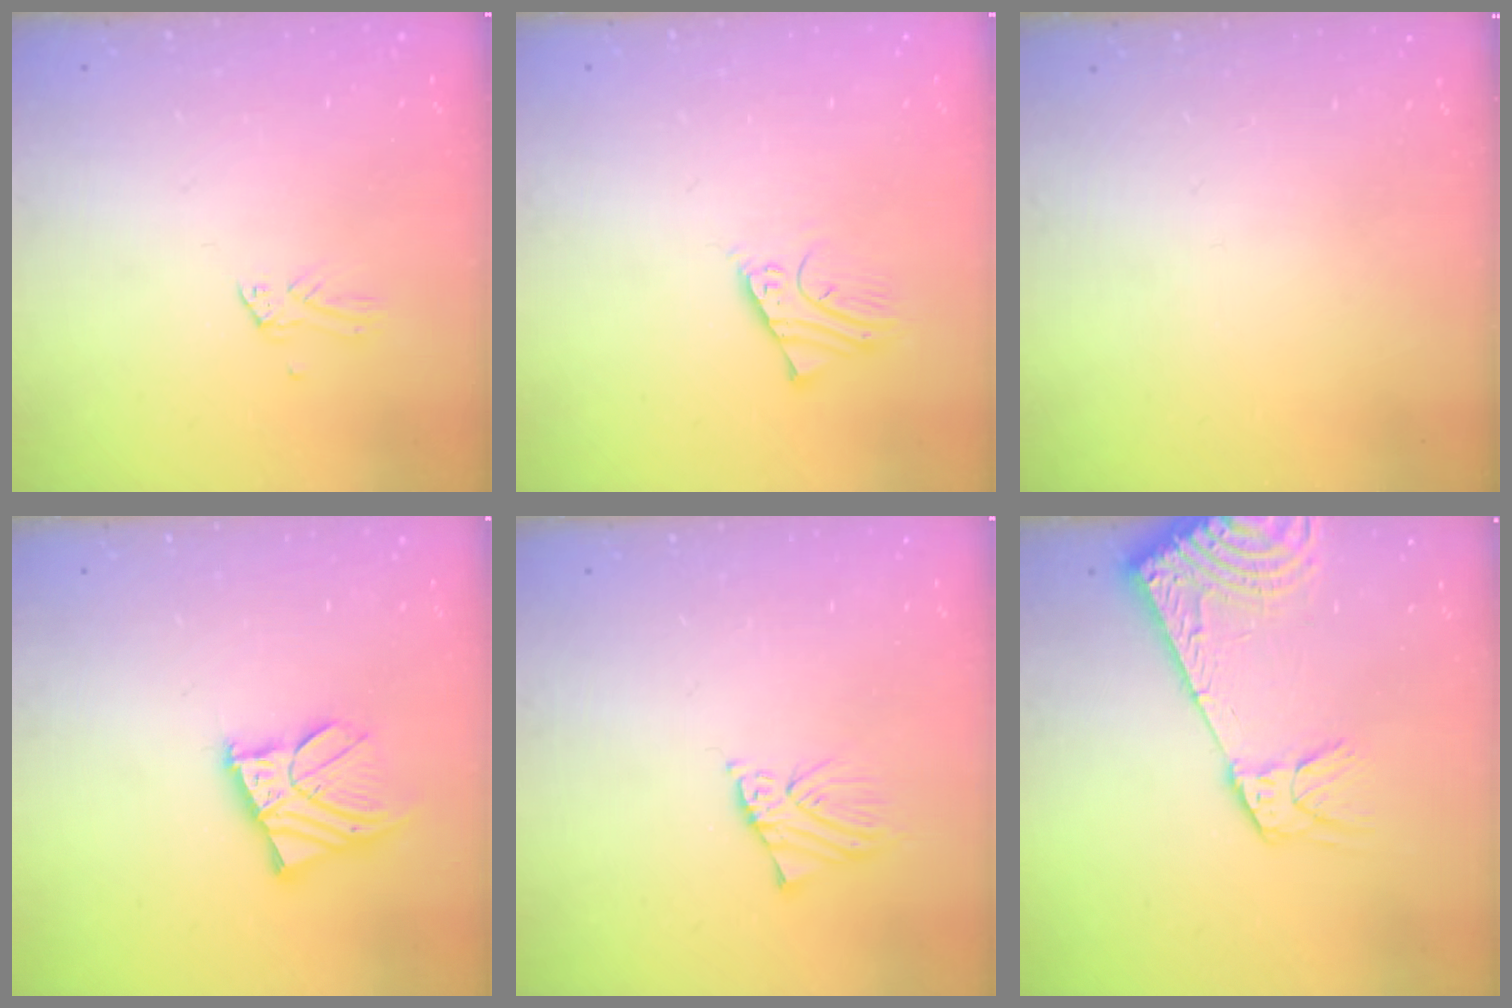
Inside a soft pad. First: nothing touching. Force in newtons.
{"total": 2.6, "press": 2.6, "slide": 0.1}
{"total": 0.0}
{"total": 10.7, "press": 10.6, "slide": 1.4}
{"total": 2.7, "press": 2.7, "slide": 0.4}
{"total": 14.2, "press": 13.9, "slide": 3.1}